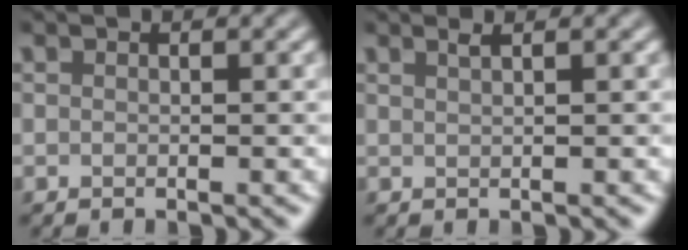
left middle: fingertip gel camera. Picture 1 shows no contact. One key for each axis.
{"total": 1.4, "fx": 0.9, "fy": 0.5, "fz": 0.9, "tx": -0.004, "ty": 0.003, "tz": 0.004}